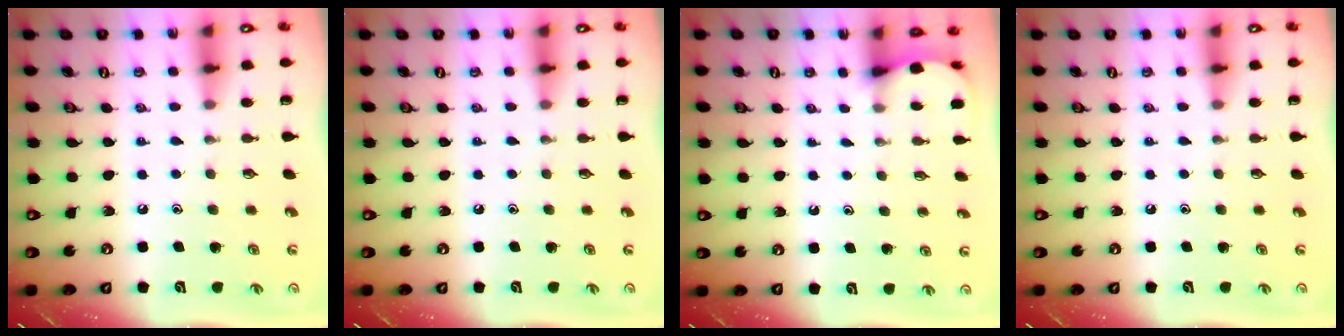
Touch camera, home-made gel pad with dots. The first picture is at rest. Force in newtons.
{"total": 0.0}
{"total": 2.2, "press": 2.2, "slide": 0.2}
{"total": 0.0}